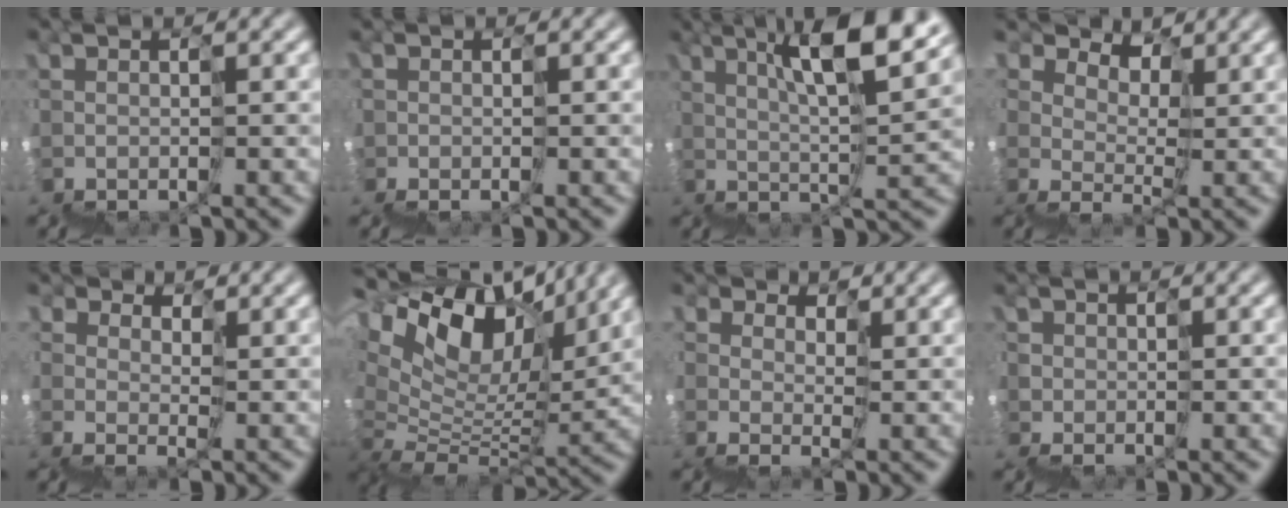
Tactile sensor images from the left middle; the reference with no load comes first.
{"total": 1.4, "force": [-0.4, 1.1, 0.7], "torque": [-0.016, -0.006, -0.005]}
{"total": 8.8, "force": [5.5, 1.6, 6.7], "torque": [-0.092, 0.032, 0.091]}
{"total": 3.6, "force": [3.4, 0.6, -1.0], "torque": [0.026, 0.016, 0.064]}
{"total": 2.4, "force": [0.7, 2.1, 1.0], "torque": [-0.017, -0.004, 0.016]}
{"total": 9.8, "force": [7.5, 3.8, 5.2], "torque": [-0.107, 0.047, 0.129]}
{"total": 3.1, "force": [0.9, 2.6, 1.4], "torque": [-0.017, -0.004, 0.022]}
{"total": 3.0, "force": [-0.2, 2.5, 1.6], "torque": [-0.030, -0.015, 0.005]}